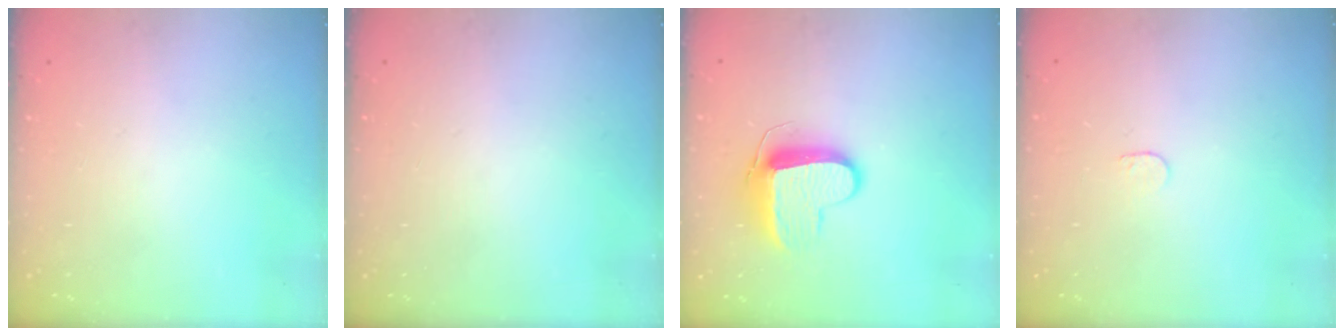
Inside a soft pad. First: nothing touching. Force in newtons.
{"total": 0.0}
{"total": 11.2, "press": 11.2, "slide": 0.8}
{"total": 3.3, "press": 3.3, "slide": 0.3}